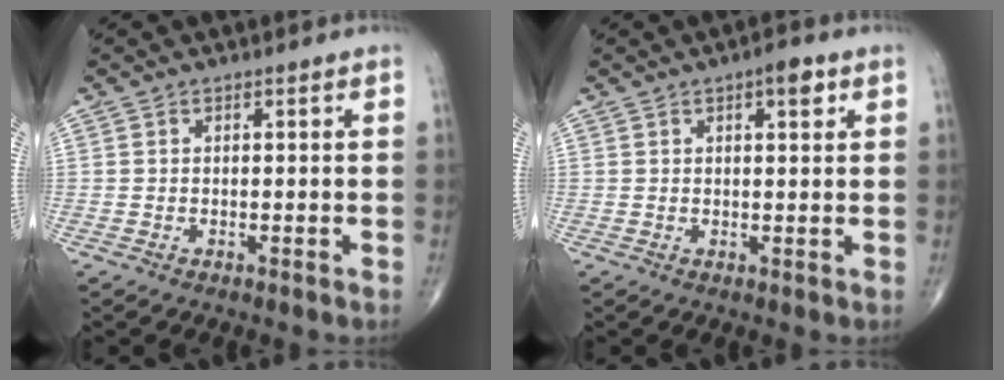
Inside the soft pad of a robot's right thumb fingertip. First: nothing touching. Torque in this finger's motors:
{"motor_torque": [2.49, 2.52, -0.07, -0.15, 0.00]}